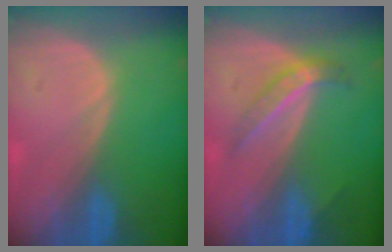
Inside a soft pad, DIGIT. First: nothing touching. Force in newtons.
{"total": 4.0, "press": 3.9, "slide": 0.7}